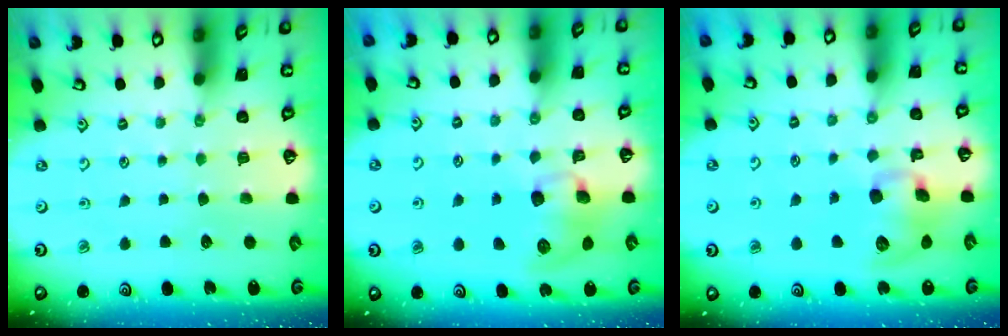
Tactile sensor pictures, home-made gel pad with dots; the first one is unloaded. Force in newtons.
{"total": 9.8, "press": 9.7, "slide": 1.2}
{"total": 10.7, "press": 10.5, "slide": 1.6}